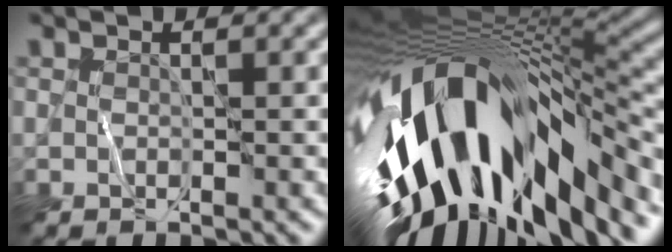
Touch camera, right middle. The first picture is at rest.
{"total": 17.8, "force": [-4.0, 8.3, 15.2], "torque": [-0.277, -0.031, -0.052]}